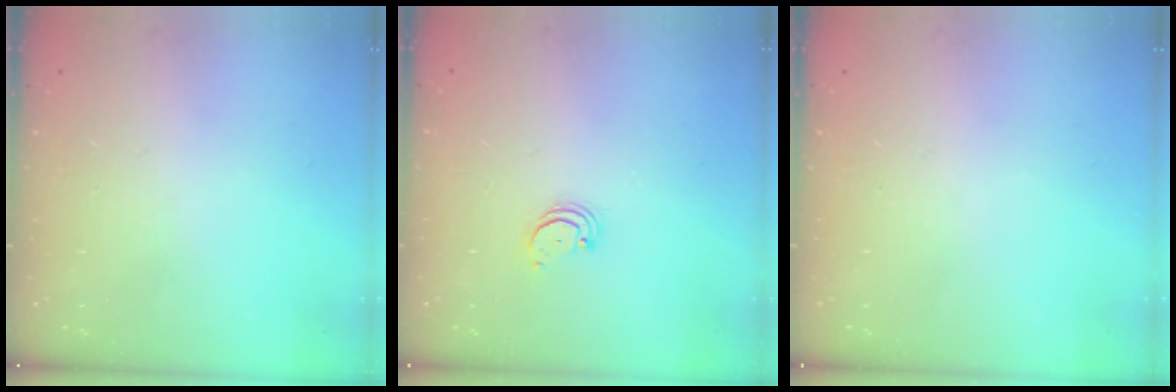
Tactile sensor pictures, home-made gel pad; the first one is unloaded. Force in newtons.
{"total": 2.2, "press": 2.2, "slide": 0.2}
{"total": 0.0}